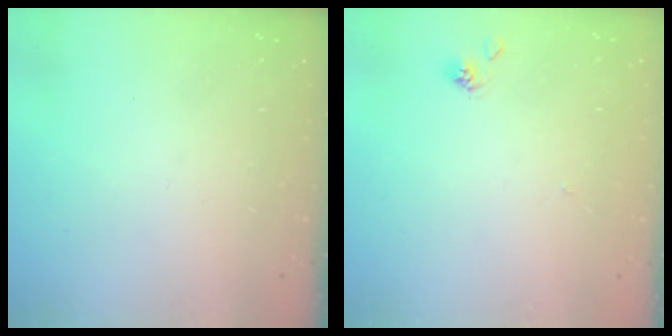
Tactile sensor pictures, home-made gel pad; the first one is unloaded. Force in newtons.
{"total": 1.8, "press": 1.8, "slide": 0.1}